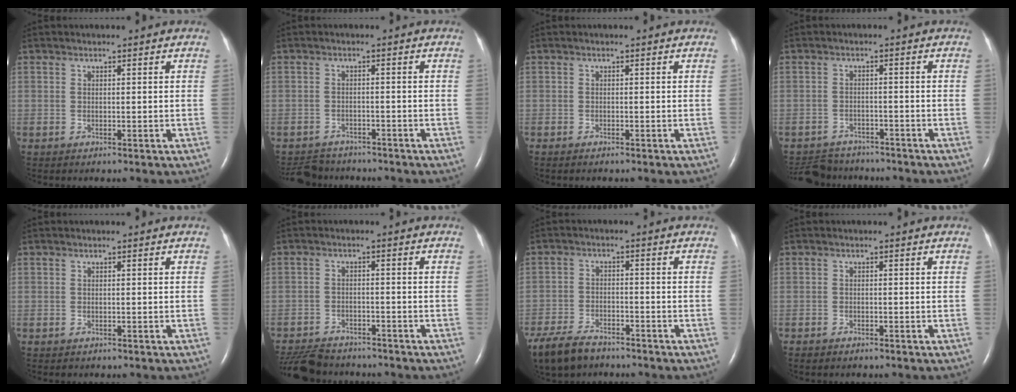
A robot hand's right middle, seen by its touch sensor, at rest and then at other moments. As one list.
[{"total": 5.4, "force": [-5.1, 1.8, 0.2], "torque": [-0.008, -0.004, -0.080]}, {"total": 0.6, "force": [-0.5, 0.1, 0.3], "torque": [-0.014, -0.003, -0.006]}, {"total": 6.8, "force": [-6.4, 2.4, 0.6], "torque": [-0.014, 0.003, -0.095]}, {"total": 0.0}, {"total": 9.6, "force": [-8.7, 3.0, 2.7], "torque": [-0.056, -0.007, -0.134]}, {"total": 9.8, "force": [-7.9, 4.0, 4.3], "torque": [-0.092, -0.020, -0.135]}, {"total": 1.4, "force": [-1.2, 0.6, 0.5], "torque": [-0.012, -0.001, -0.014]}]